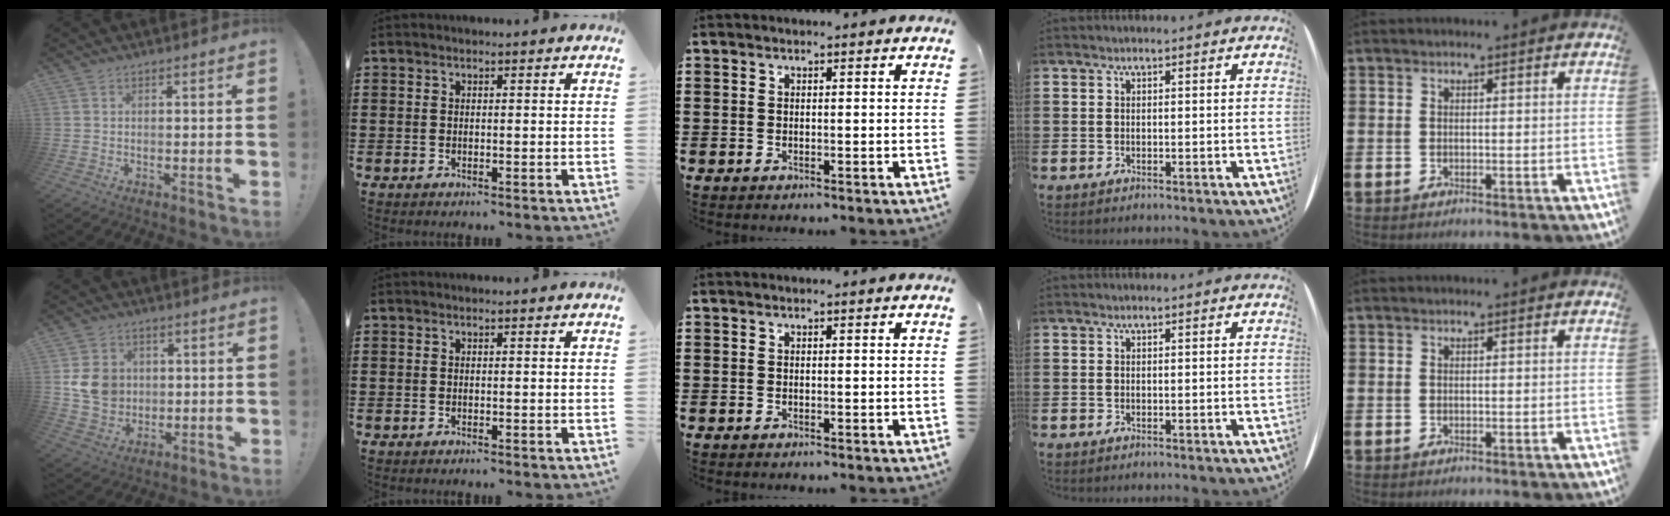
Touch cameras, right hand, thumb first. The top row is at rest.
{"thumb": {"total": 9.3, "force": [1.4, 8.3, 4.1], "torque": [-0.067, 0.000, 0.033]}}